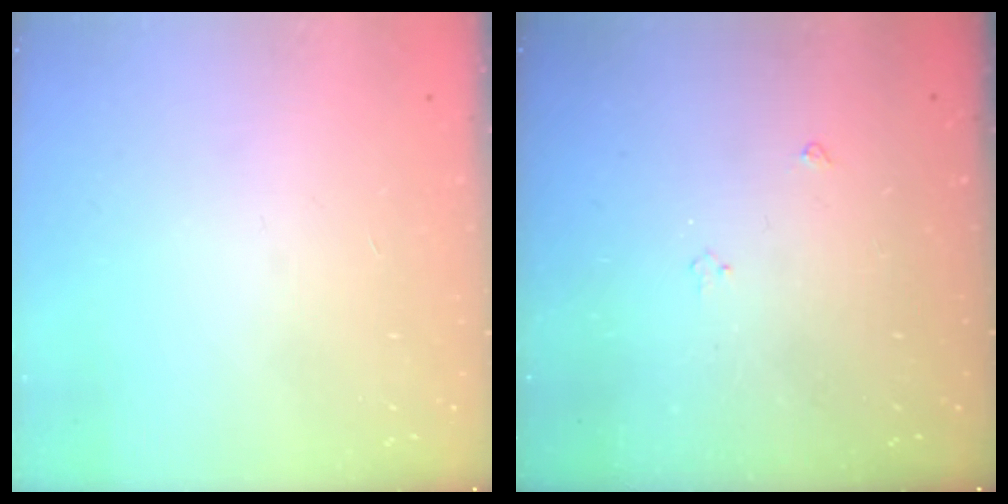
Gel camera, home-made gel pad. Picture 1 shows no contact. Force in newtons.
{"total": 3.0, "press": 2.9, "slide": 0.5}